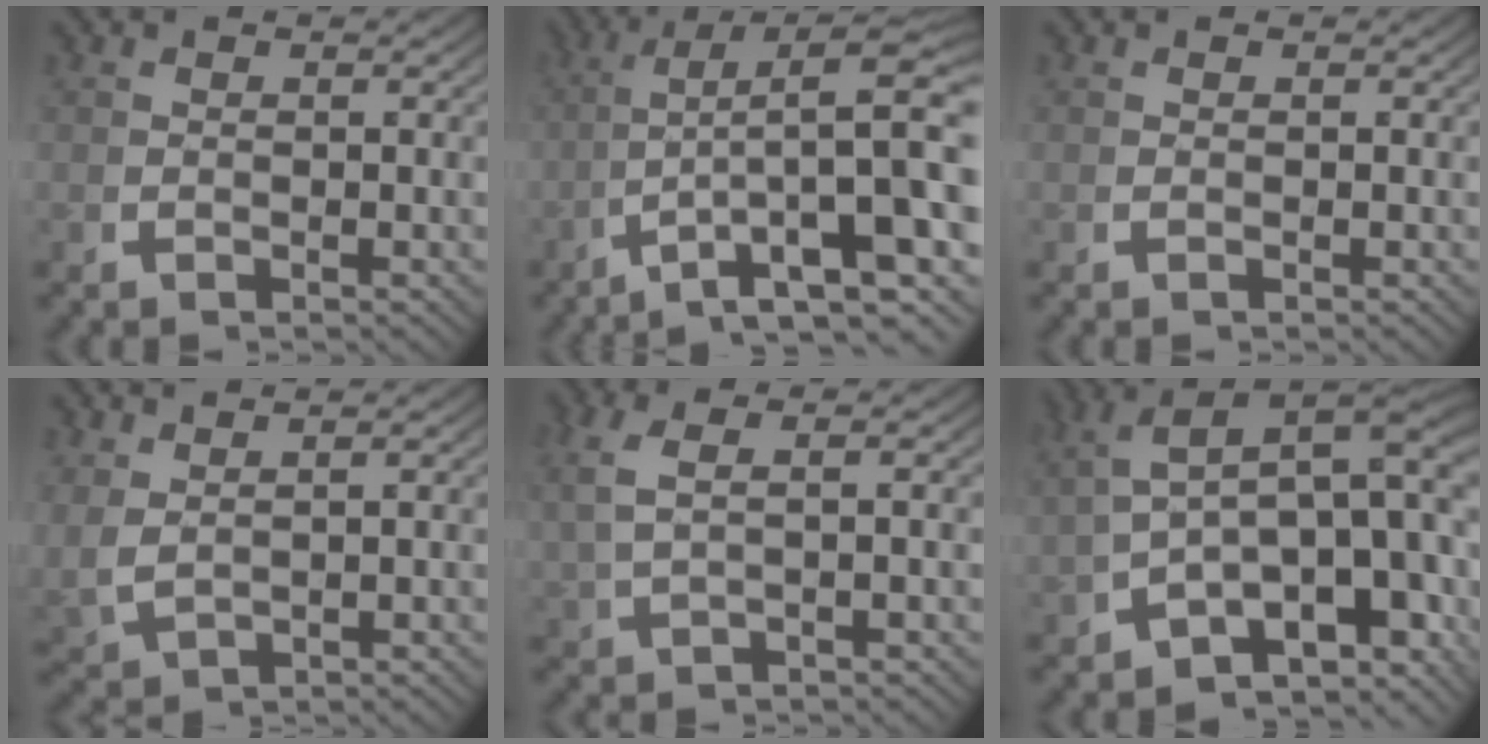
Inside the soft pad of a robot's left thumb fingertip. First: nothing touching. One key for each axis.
{"total": 11.8, "fx": -0.6, "fy": 5.3, "fz": 10.5, "tx": -0.167, "ty": -0.023, "tz": 0.008}
{"total": 0.0}
{"total": 3.0, "fx": 1.5, "fy": 1.9, "fz": 1.8, "tx": -0.056, "ty": -0.003, "tz": 0.043}
{"total": 3.1, "fx": 0.9, "fy": 0.9, "fz": 2.8, "tx": -0.069, "ty": 0.009, "tz": 0.025}
{"total": 14.8, "fx": -0.8, "fy": 9.7, "fz": 11.2, "tx": -0.181, "ty": -0.032, "tz": -0.009}